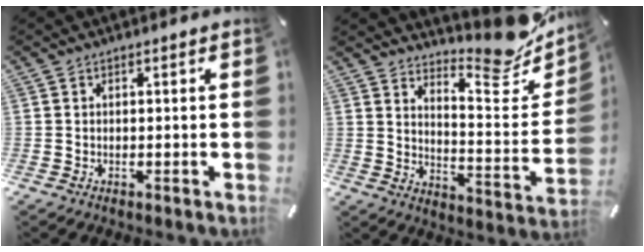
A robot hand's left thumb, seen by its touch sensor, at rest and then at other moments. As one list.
[{"total": 14.4, "force": [13.0, 3.8, 4.8], "torque": [-0.027, -0.148, 0.214]}]